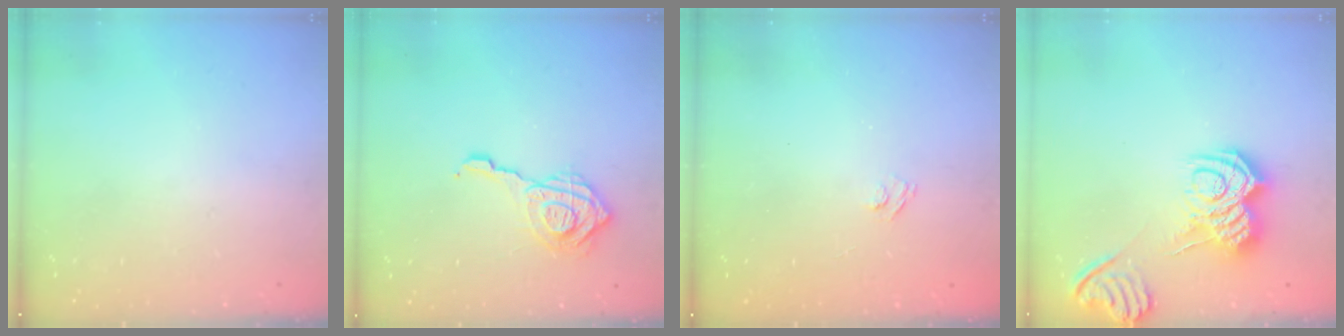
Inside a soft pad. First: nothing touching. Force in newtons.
{"total": 13.8, "press": 13.8, "slide": 1.3}
{"total": 2.7, "press": 2.5, "slide": 0.9}
{"total": 11.4, "press": 11.4, "slide": 0.6}